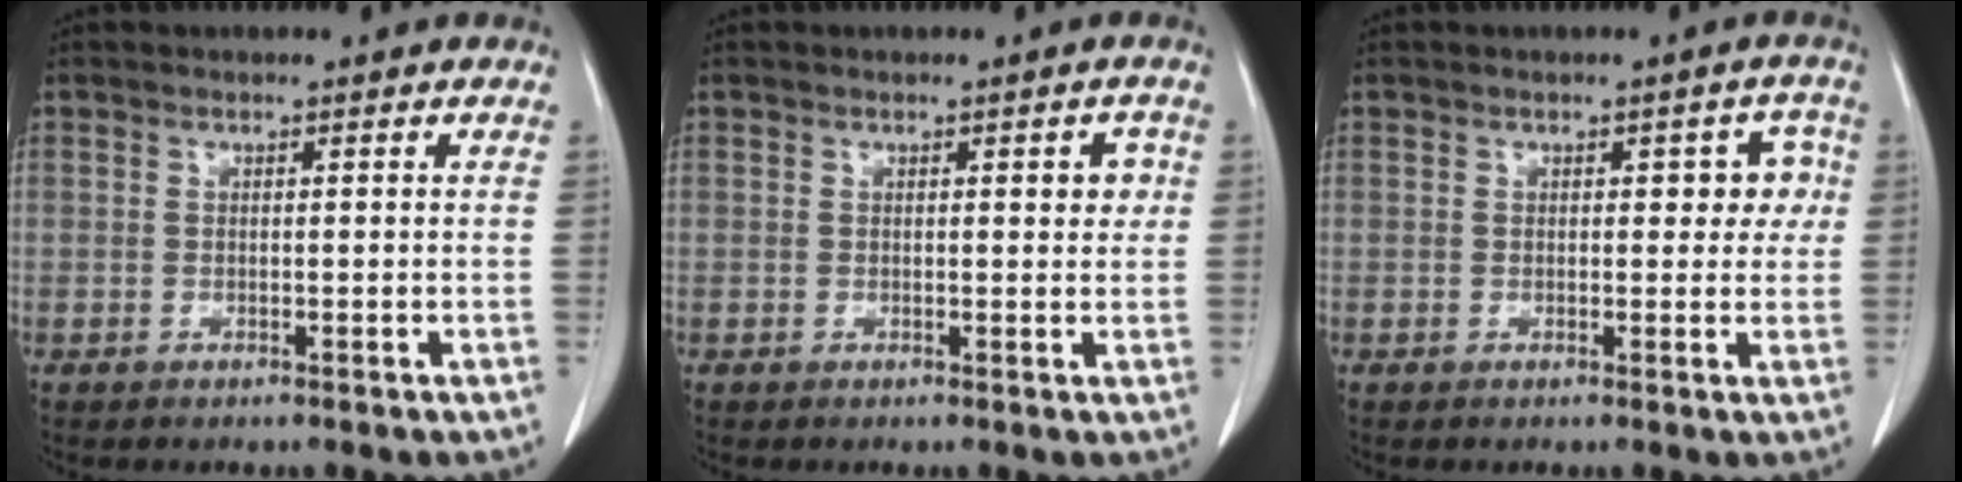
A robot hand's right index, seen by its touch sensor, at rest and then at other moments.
{"total": 2.3, "force": [0.6, 0.8, 2.1], "torque": [-0.021, 0.001, 0.006]}
{"total": 3.9, "force": [0.8, 2.1, 3.2], "torque": [-0.025, 0.018, 0.008]}